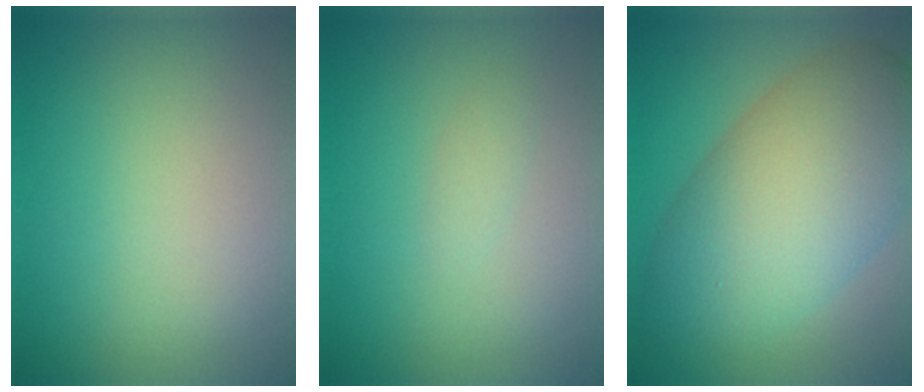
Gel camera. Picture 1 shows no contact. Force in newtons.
{"total": 0.8, "press": 0.8, "slide": 0.1}
{"total": 10.7, "press": 10.7, "slide": 0.2}